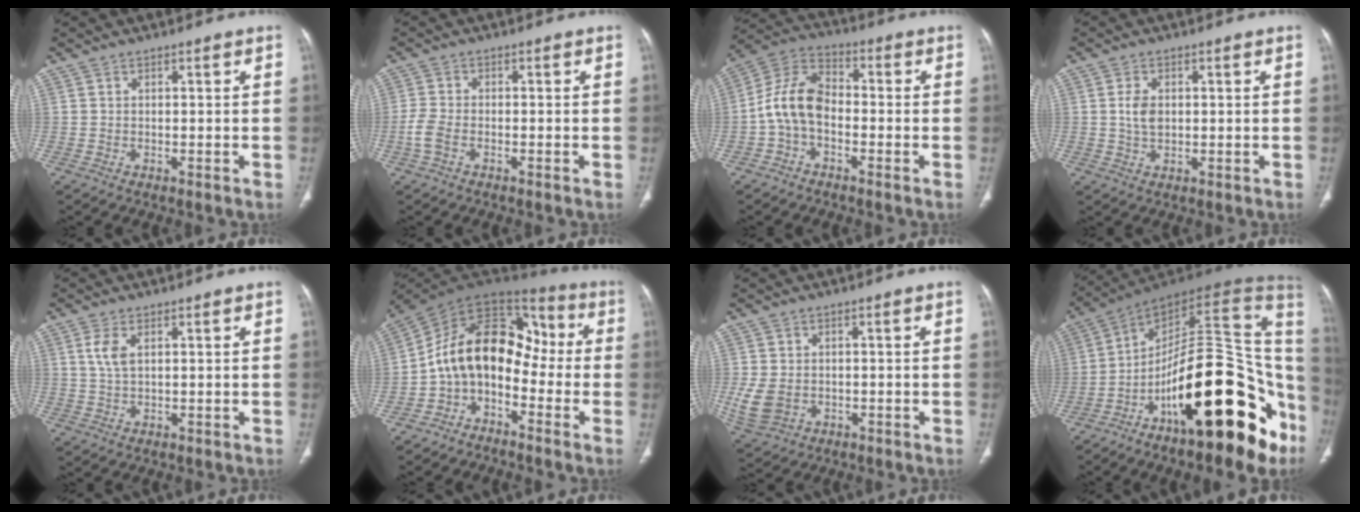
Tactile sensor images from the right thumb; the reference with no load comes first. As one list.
[{"total": 3.3, "force": [-1.3, 1.9, 2.4], "torque": [-0.065, 0.004, -0.033]}, {"total": 9.8, "force": [-1.8, 6.5, 7.1], "torque": [-0.130, 0.035, -0.049]}, {"total": 3.7, "force": [0.5, 2.4, 2.8], "torque": [-0.049, 0.000, 0.010]}, {"total": 3.5, "force": [1.2, 1.6, 2.8], "torque": [-0.065, 0.001, 0.028]}, {"total": 14.1, "force": [-3.5, 9.7, 9.6], "torque": [-0.127, 0.099, -0.078]}, {"total": 6.3, "force": [-0.7, 5.1, 3.7], "torque": [-0.080, -0.001, -0.003]}, {"total": 30.6, "force": [-11.3, 11.7, 26.0], "torque": [-0.296, 0.084, -0.172]}]